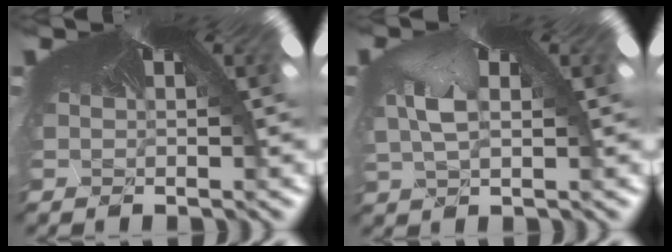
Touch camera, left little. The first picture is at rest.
{"total": 3.0, "force": [-1.8, 1.8, 1.5], "torque": [-0.060, -0.023, 0.013]}